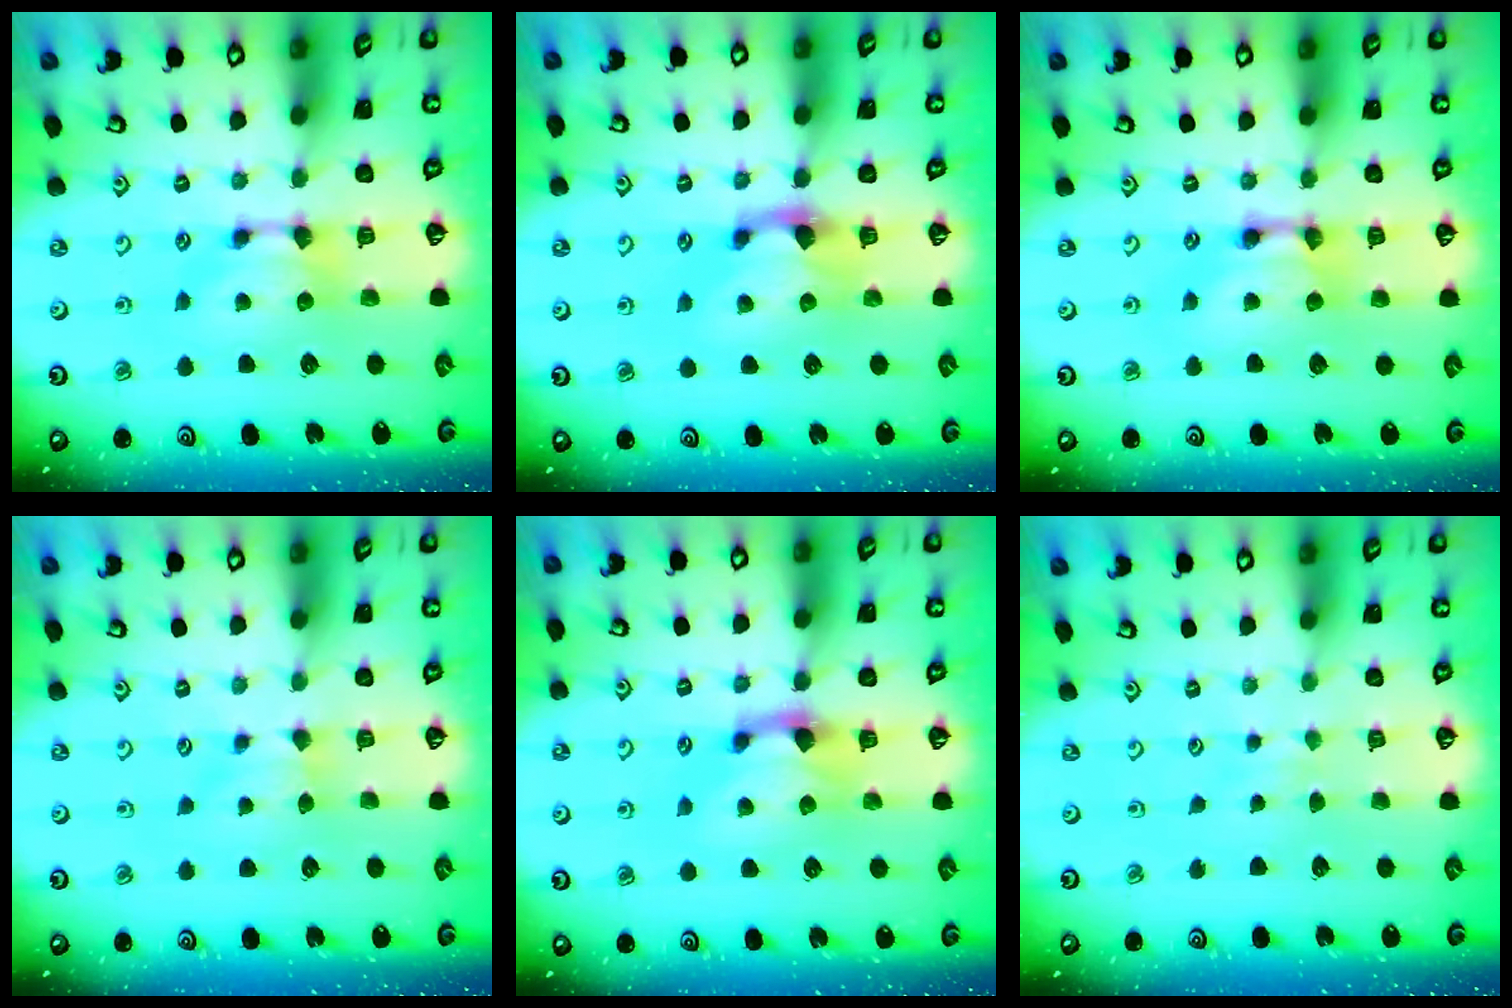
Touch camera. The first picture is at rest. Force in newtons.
{"total": 1.4, "press": 0.9, "slide": 1.0}
{"total": 2.5, "press": 2.5, "slide": 0.1}
{"total": 1.8, "press": 1.6, "slide": 0.7}
{"total": 1.3, "press": 0.5, "slide": 1.2}
{"total": 3.7, "press": 3.6, "slide": 0.5}